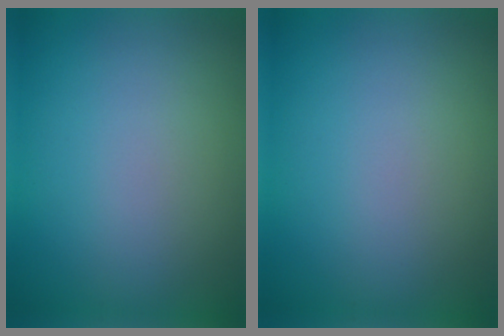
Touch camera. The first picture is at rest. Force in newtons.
{"total": 0.0}